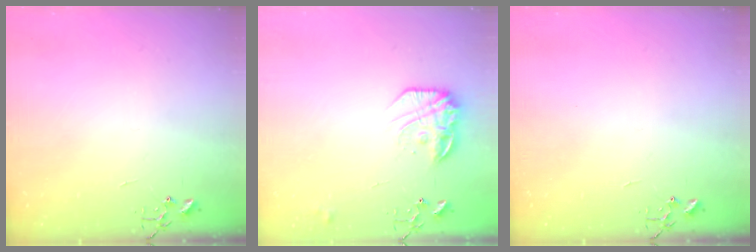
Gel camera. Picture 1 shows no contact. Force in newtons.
{"total": 15.5, "press": 15.5, "slide": 1.0}
{"total": 0.0}